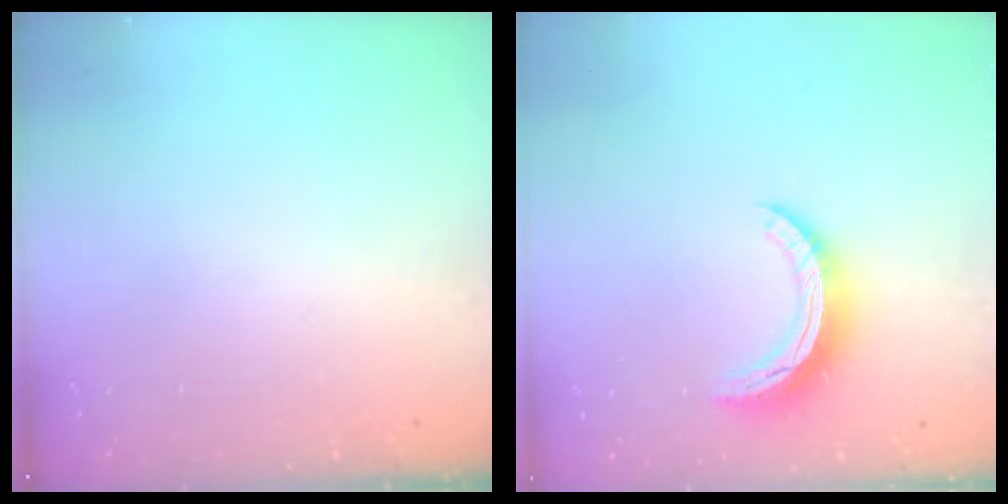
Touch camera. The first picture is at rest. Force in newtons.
{"total": 9.4, "press": 9.4, "slide": 0.7}